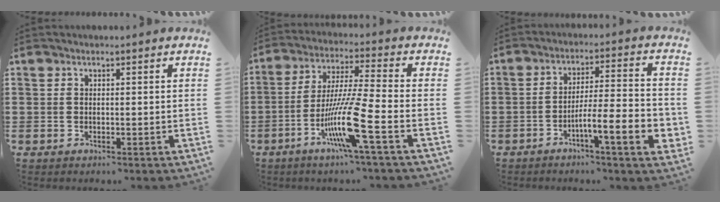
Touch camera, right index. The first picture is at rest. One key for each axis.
{"total": 11.9, "fx": -5.2, "fy": 0.5, "fz": 10.6, "tx": -0.222, "ty": -0.013, "tz": -0.104}
{"total": 8.8, "fx": -3.9, "fy": 1.1, "fz": 7.8, "tx": -0.143, "ty": -0.007, "tz": -0.071}